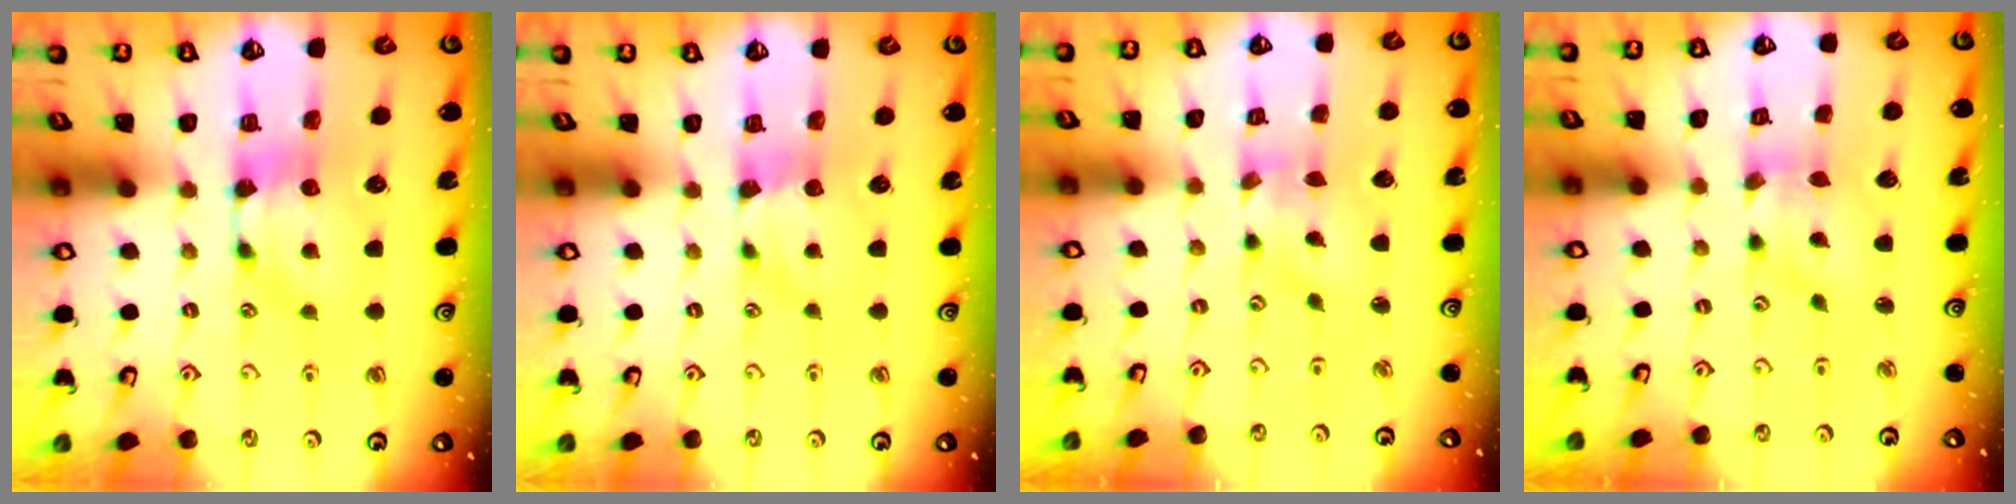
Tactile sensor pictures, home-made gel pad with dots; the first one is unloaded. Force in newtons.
{"total": 0.8, "press": 0.7, "slide": 0.2}
{"total": 2.2, "press": 2.0, "slide": 1.0}
{"total": 1.3, "press": 0.1, "slide": 1.3}